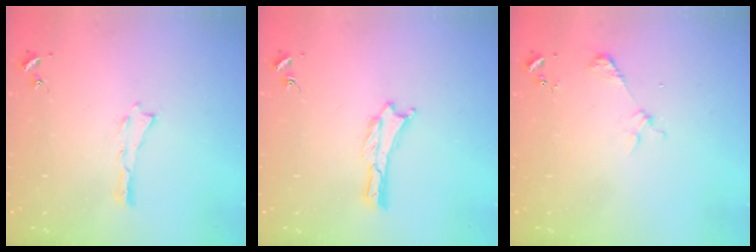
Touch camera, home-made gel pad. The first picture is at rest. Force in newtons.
{"total": 0.0}
{"total": 2.2, "press": 2.2, "slide": 0.2}